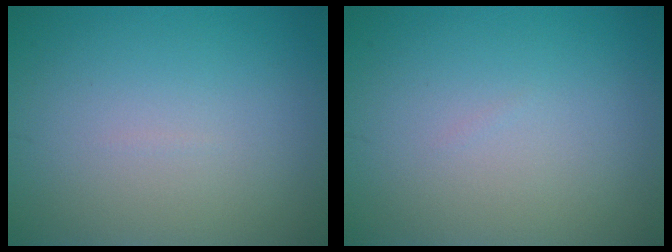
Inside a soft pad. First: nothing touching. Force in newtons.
{"total": 0.0}